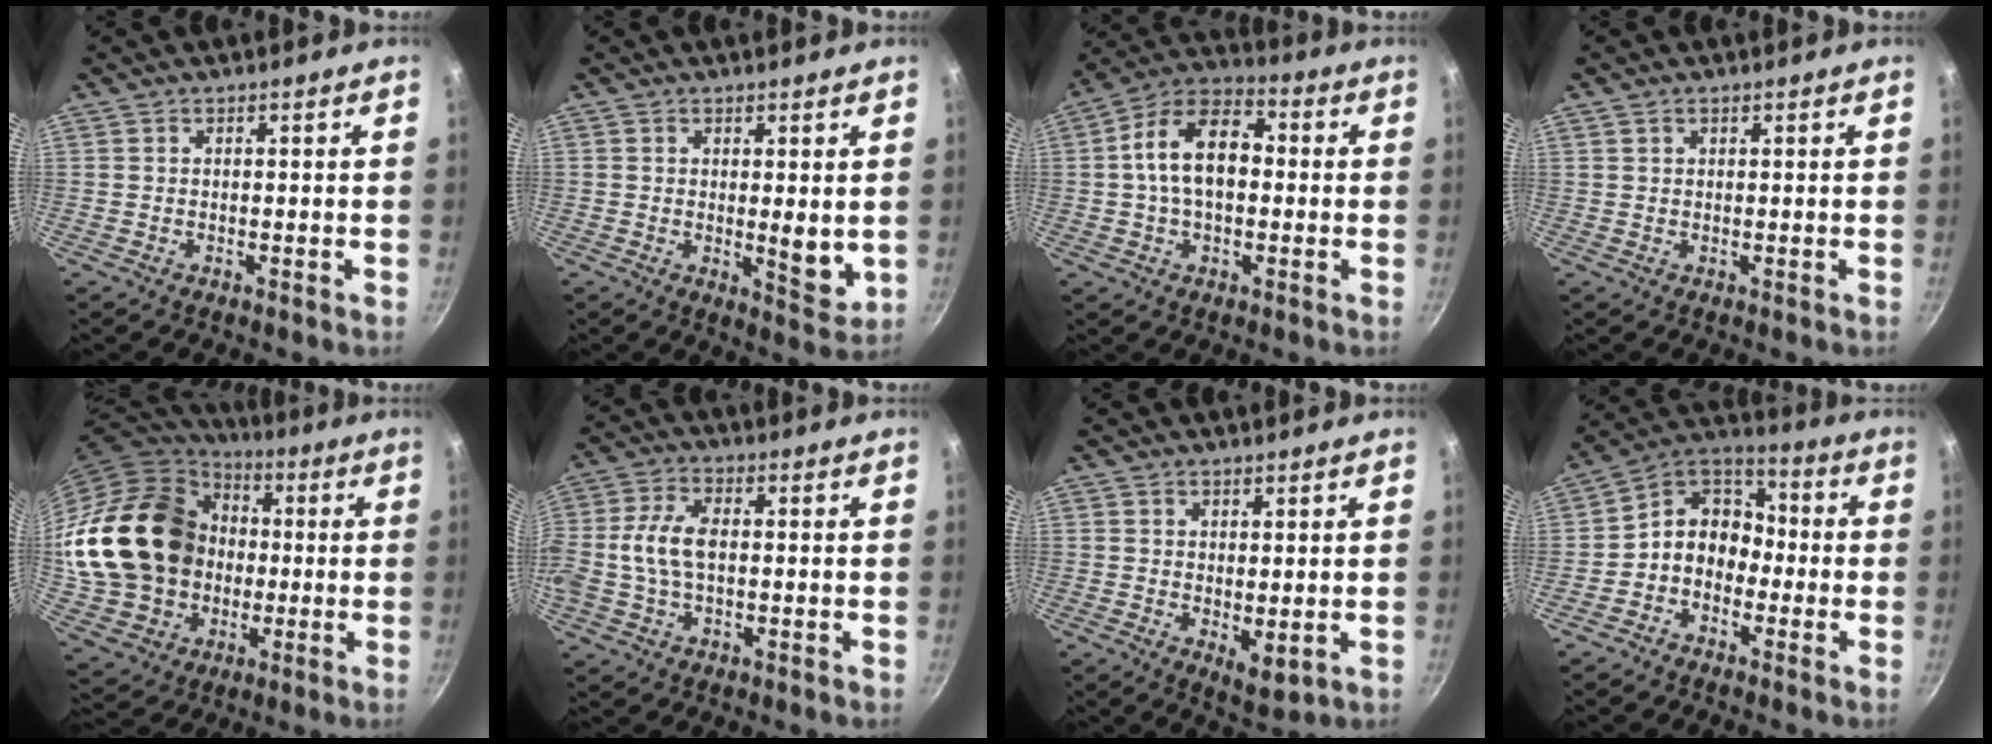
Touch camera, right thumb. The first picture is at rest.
{"total": 5.5, "force": [0.5, 2.3, 5.0], "torque": [-0.071, -0.024, 0.008]}
{"total": 13.6, "force": [0.6, 8.5, 10.6], "torque": [-0.158, 0.035, -0.006]}
{"total": 1.1, "force": [0.7, 0.7, 0.5], "torque": [-0.007, 0.000, 0.011]}
{"total": 24.5, "force": [1.7, 20.2, 13.8], "torque": [-0.238, 0.033, 0.051]}
{"total": 9.0, "force": [-0.1, 5.3, 7.3], "torque": [-0.148, 0.019, -0.013]}
{"total": 4.6, "force": [0.7, 2.3, 4.0], "torque": [-0.054, -0.022, 0.015]}
{"total": 9.6, "force": [-2.5, 7.8, 5.1], "torque": [-0.044, 0.050, -0.071]}